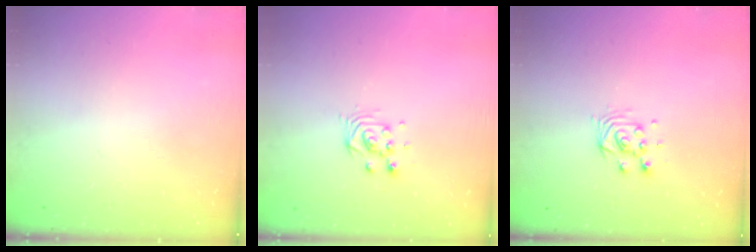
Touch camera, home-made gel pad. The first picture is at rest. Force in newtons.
{"total": 3.9, "press": 3.9, "slide": 0.2}
{"total": 4.2, "press": 4.2, "slide": 0.3}